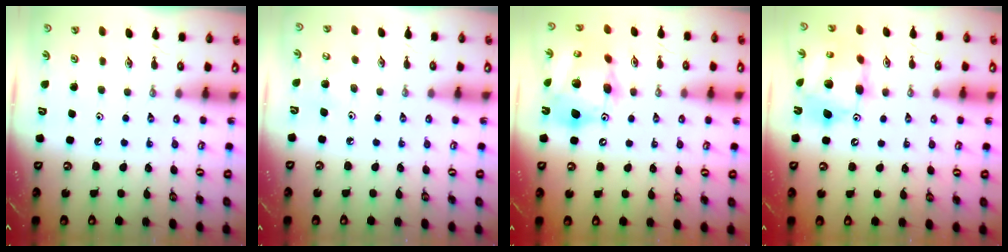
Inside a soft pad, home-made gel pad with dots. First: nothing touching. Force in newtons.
{"total": 5.3, "press": 5.2, "slide": 0.7}
{"total": 18.0, "press": 17.7, "slide": 3.1}
{"total": 14.4, "press": 14.3, "slide": 1.4}